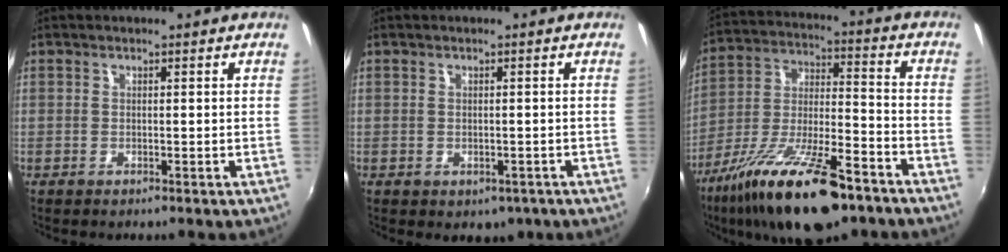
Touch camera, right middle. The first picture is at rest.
{"total": 3.1, "force": [-1.3, 2.3, 1.6], "torque": [-0.028, -0.008, -0.012]}
{"total": 21.5, "force": [-13.7, 6.7, 15.2], "torque": [-0.286, -0.033, -0.232]}